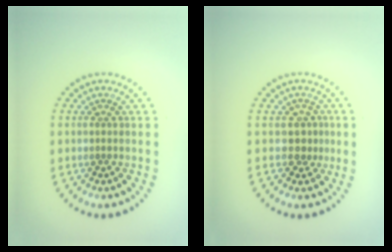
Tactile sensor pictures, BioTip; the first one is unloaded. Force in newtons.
{"total": 2.0, "press": 1.5, "slide": 1.3}